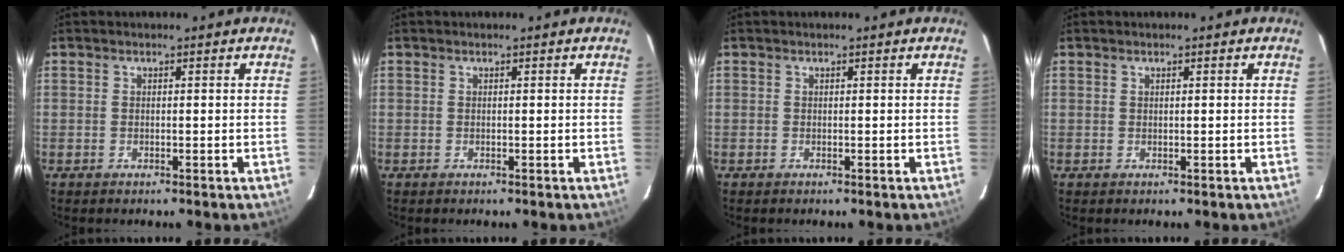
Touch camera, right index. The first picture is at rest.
{"total": 0.0}
{"total": 0.0}
{"total": 0.0}